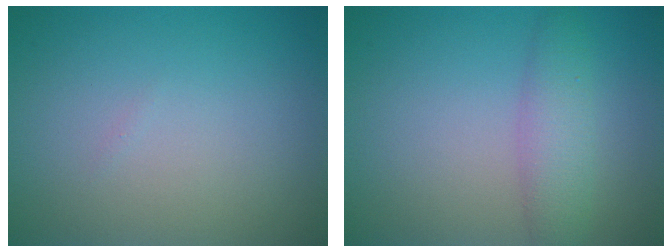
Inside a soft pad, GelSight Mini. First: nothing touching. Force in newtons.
{"total": 3.0, "press": 3.0, "slide": 0.0}